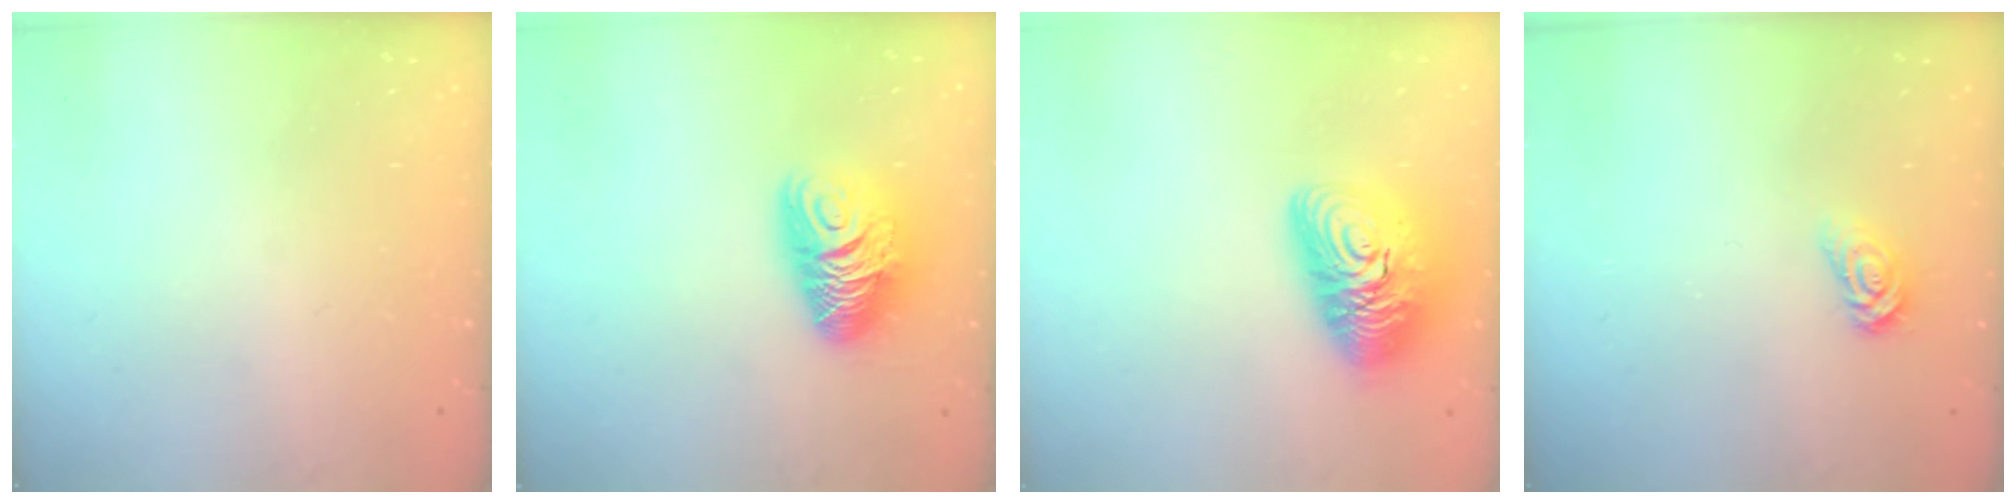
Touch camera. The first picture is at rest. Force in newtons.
{"total": 11.6, "press": 11.6, "slide": 1.3}
{"total": 15.2, "press": 15.1, "slide": 1.4}
{"total": 3.2, "press": 3.2, "slide": 0.3}